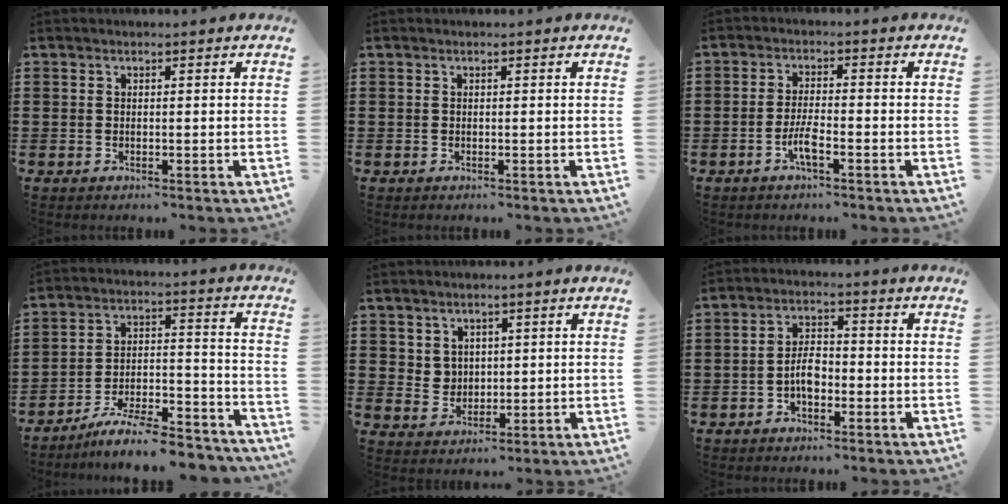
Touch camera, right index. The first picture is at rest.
{"total": 0.0}
{"total": 3.8, "force": [-1.8, 0.7, 3.3], "torque": [-0.077, -0.006, -0.038]}
{"total": 8.3, "force": [-7.5, 0.7, 3.5], "torque": [-0.049, 0.011, -0.143]}
{"total": 3.4, "force": [2.0, 2.7, 0.5], "torque": [-0.022, 0.008, 0.037]}
{"total": 4.1, "force": [-1.4, 2.1, 3.2], "torque": [-0.073, 0.001, -0.030]}